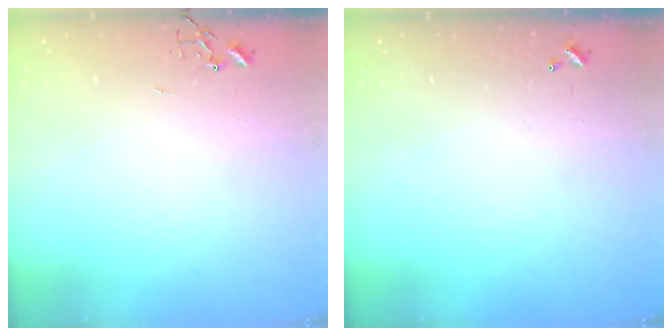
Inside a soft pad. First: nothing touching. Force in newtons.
{"total": 0.0}